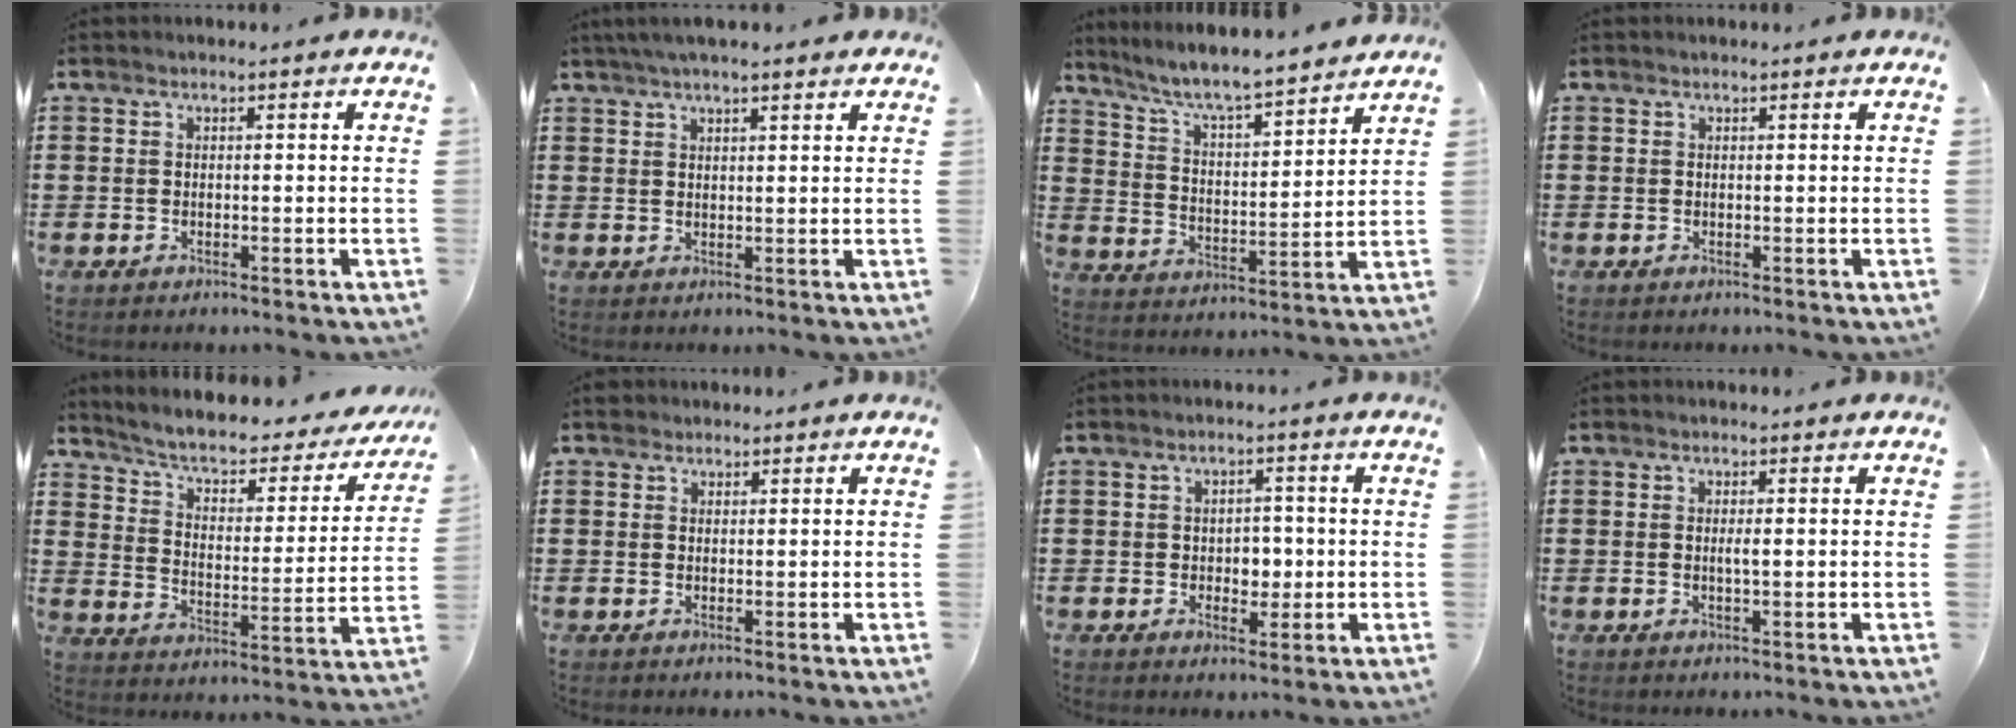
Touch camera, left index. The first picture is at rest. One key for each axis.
{"total": 3.3, "fx": 2.6, "fy": 0.3, "fz": 1.9, "tx": -0.043, "ty": 0.005, "tz": 0.048}
{"total": 6.4, "fx": 5.8, "fy": 0.0, "fz": 2.6, "tx": -0.073, "ty": -0.041, "tz": 0.095}
{"total": 0.0}
{"total": 4.5, "fx": 3.0, "fy": 1.6, "fz": 2.9, "tx": -0.070, "ty": -0.022, "tz": 0.042}
{"total": 1.3, "fx": 1.1, "fy": 0.7, "fz": 0.1, "tx": -0.005, "ty": 0.005, "tz": 0.022}
{"total": 3.0, "fx": -0.1, "fy": 2.3, "fz": 2.0, "tx": -0.036, "ty": 0.004, "tz": -0.009}
{"total": 1.2, "fx": 0.1, "fy": 0.1, "fz": 1.2, "tx": -0.024, "ty": -0.002, "tz": 0.001}